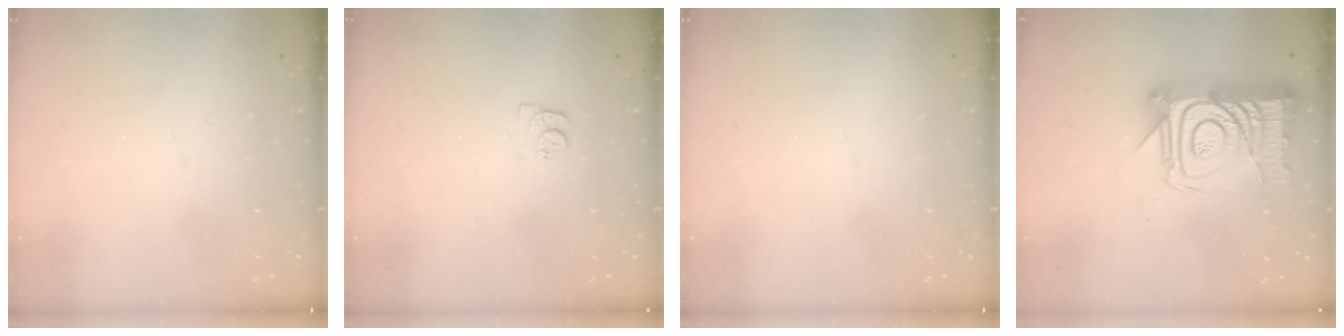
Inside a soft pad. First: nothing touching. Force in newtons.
{"total": 5.2, "press": 5.2, "slide": 0.7}
{"total": 0.0}
{"total": 22.4, "press": 22.4, "slide": 1.7}